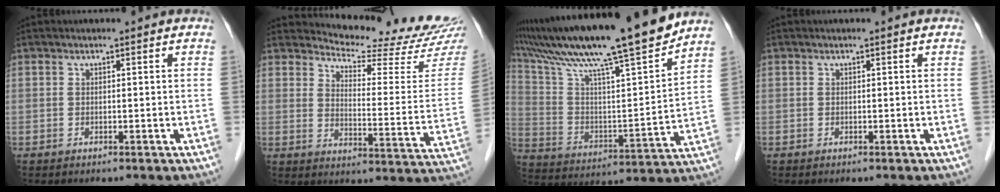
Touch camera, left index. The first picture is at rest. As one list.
[{"total": 16.7, "force": [16.2, -0.1, 4.0], "torque": [-0.060, -0.108, 0.193]}, {"total": 24.0, "force": [19.8, 0.0, 13.5], "torque": [-0.241, -0.006, 0.325]}, {"total": 0.0}]